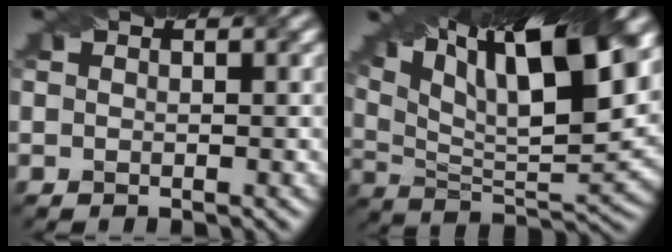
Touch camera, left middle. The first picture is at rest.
{"total": 17.2, "force": [10.4, 5.6, 12.6], "torque": [-0.210, 0.039, 0.157]}